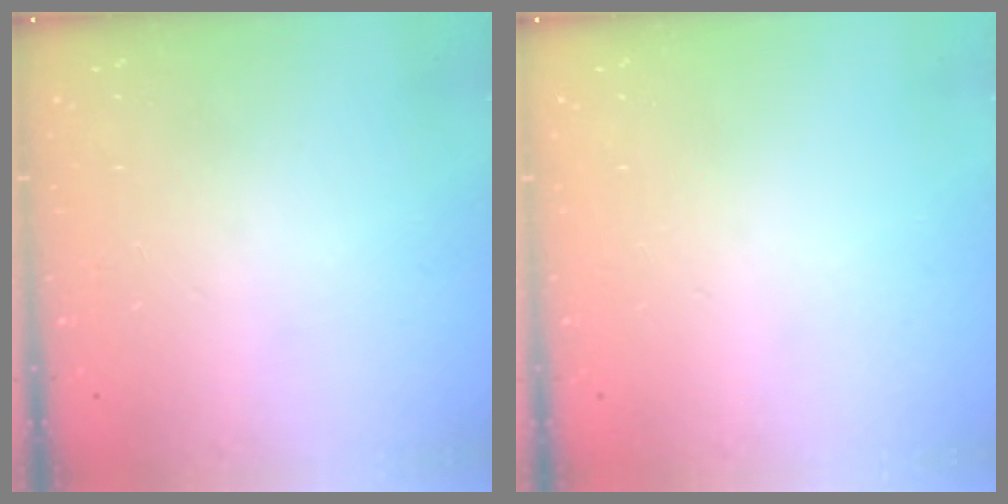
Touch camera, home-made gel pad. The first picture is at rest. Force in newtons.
{"total": 0.0}